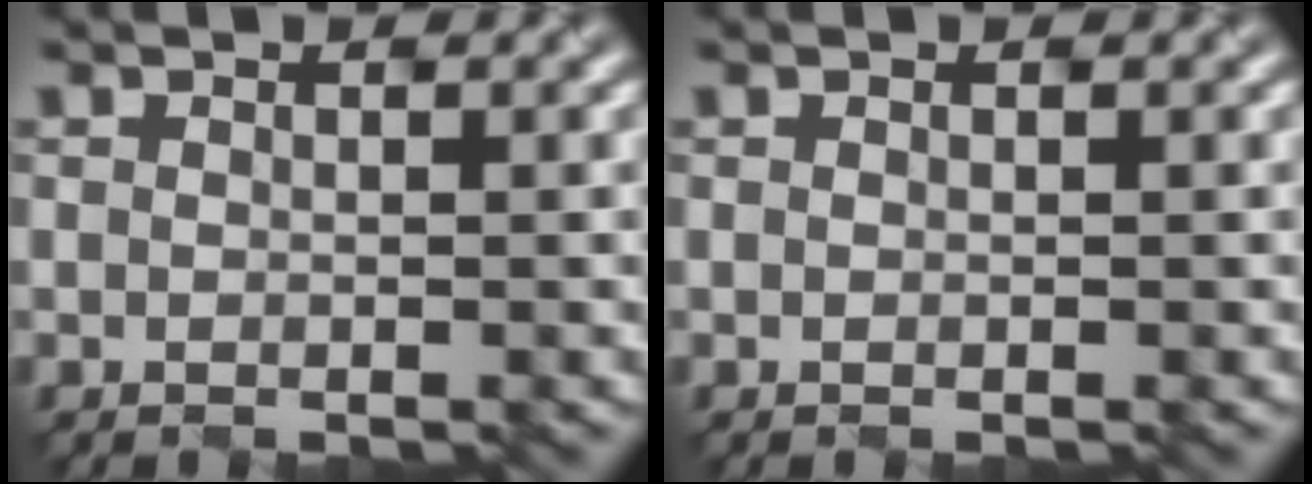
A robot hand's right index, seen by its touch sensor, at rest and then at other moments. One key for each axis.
{"total": 0.0}